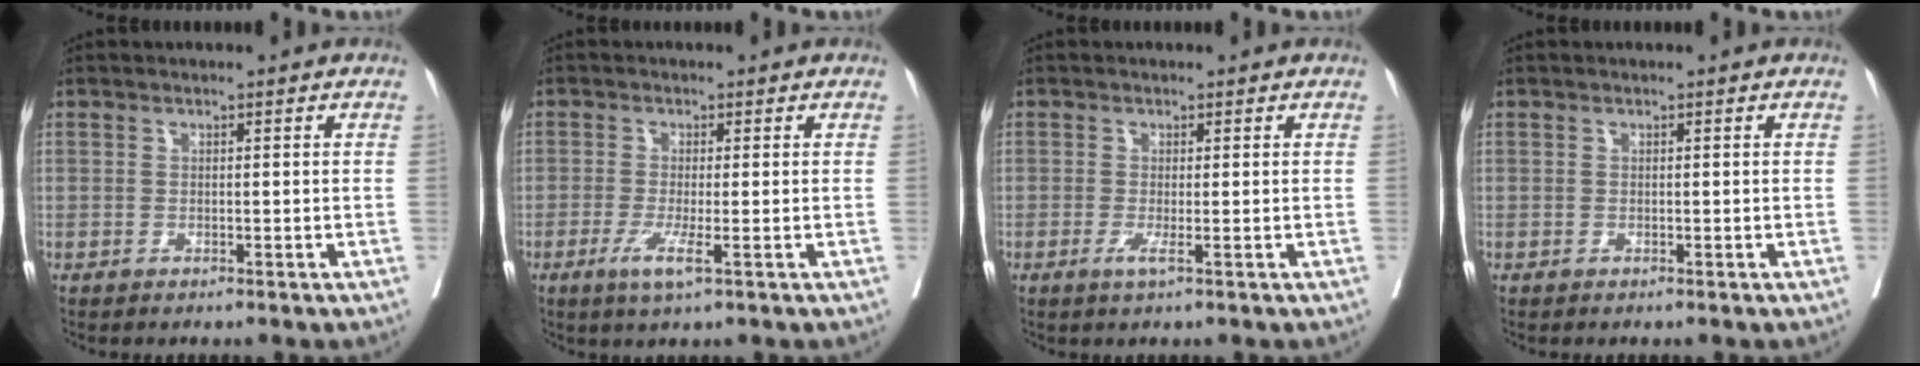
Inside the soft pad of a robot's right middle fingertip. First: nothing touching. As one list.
[{"total": 3.7, "force": [-1.5, 0.0, 3.4], "torque": [-0.070, -0.013, -0.029]}, {"total": 1.6, "force": [-0.5, -0.2, 1.5], "torque": [-0.033, -0.007, -0.011]}, {"total": 0.0}]